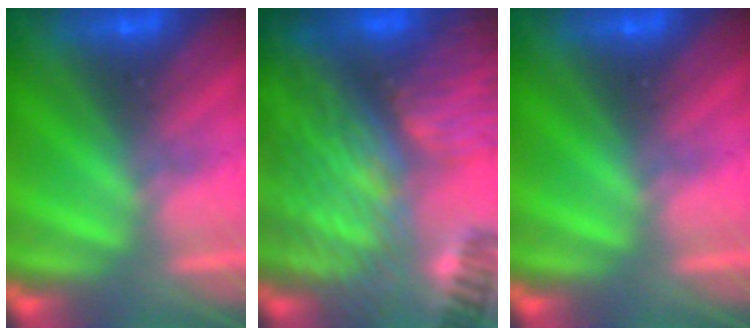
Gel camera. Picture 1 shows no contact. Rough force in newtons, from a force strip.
{"total": 9.6}
{"total": 0.0}